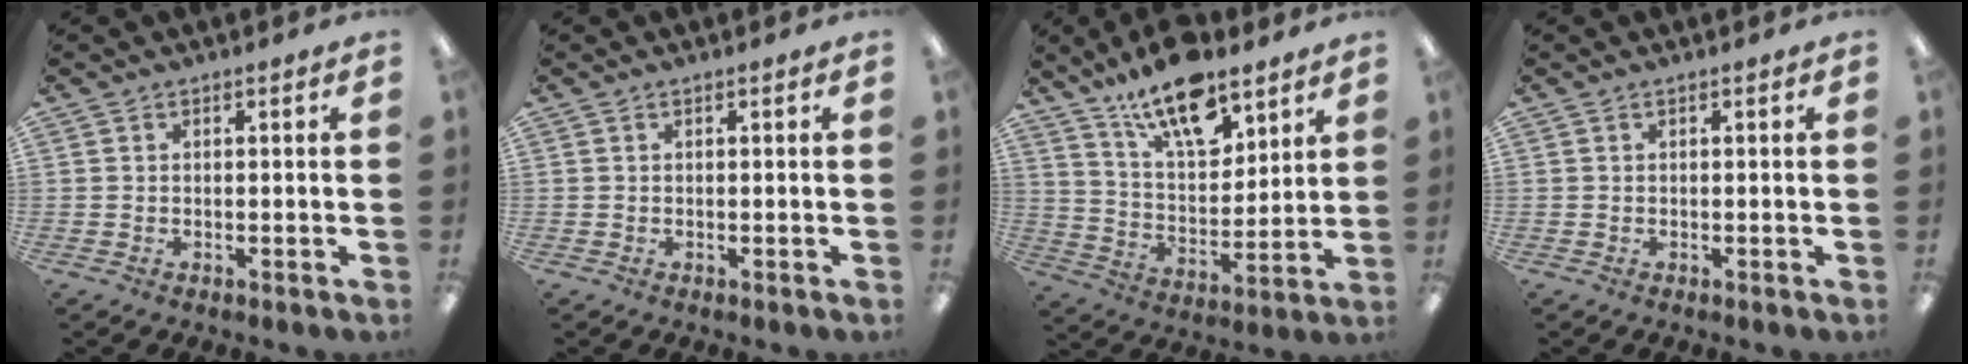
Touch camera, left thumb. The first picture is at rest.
{"total": 0.0}
{"total": 16.7, "force": [12.1, 6.6, 9.4], "torque": [-0.163, -0.063, 0.211]}
{"total": 0.0}